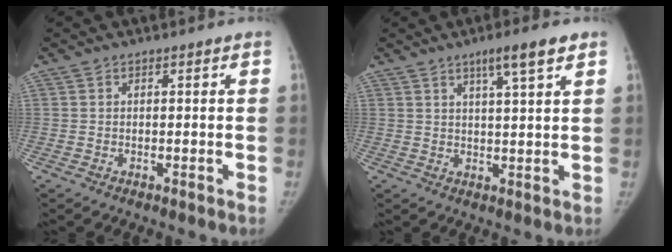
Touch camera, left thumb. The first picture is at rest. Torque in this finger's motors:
{"motor_torque": [0.26, 0.18, 0.16, -0.34, 0.02]}